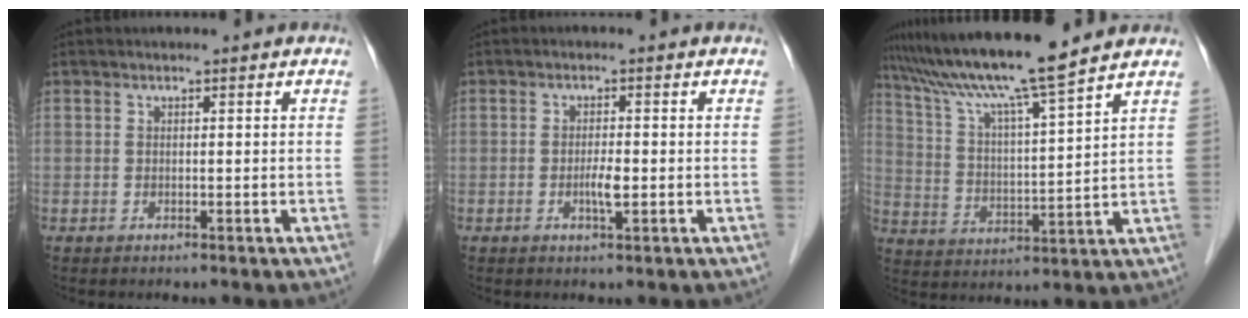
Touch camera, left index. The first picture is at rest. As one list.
[{"total": 2.3, "force": [-0.5, 0.3, 2.2], "torque": [-0.044, -0.001, -0.009]}, {"total": 13.8, "force": [11.7, -1.3, 7.1], "torque": [-0.132, 0.010, 0.203]}]